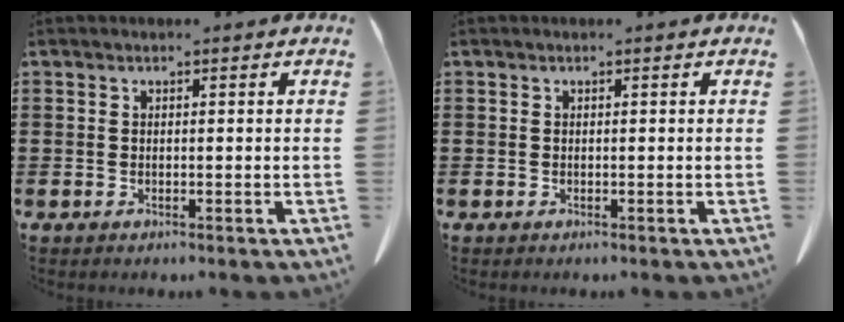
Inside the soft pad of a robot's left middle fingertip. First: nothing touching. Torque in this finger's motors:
{"motor_torque": [-2.14, 0.00, 0.05, -0.01]}